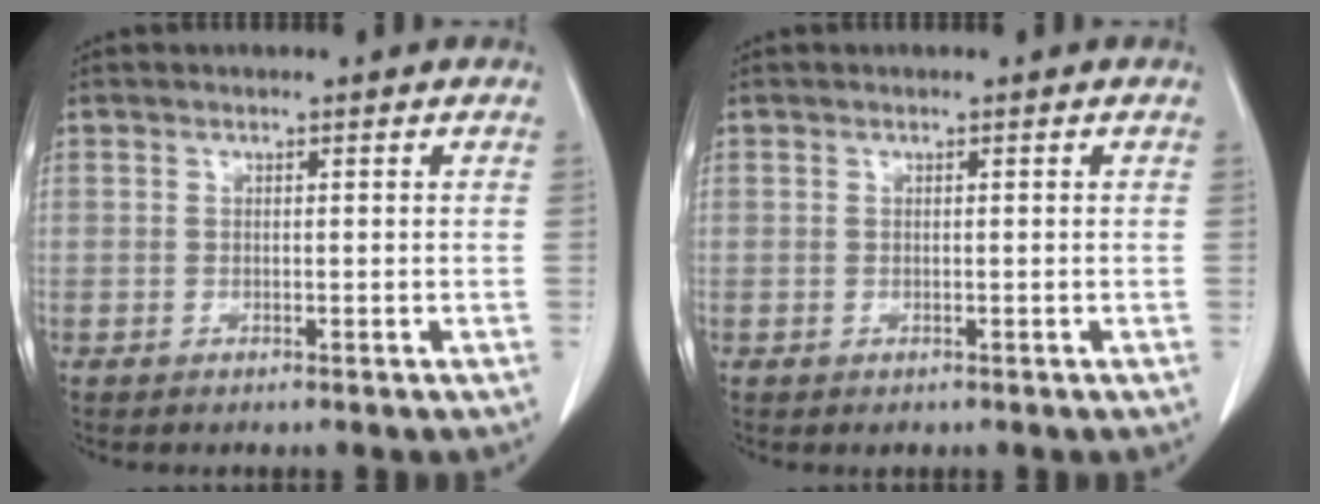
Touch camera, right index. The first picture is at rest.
{"total": 0.6, "force": [-0.3, 0.5, 0.3], "torque": [-0.001, 0.003, 0.000]}